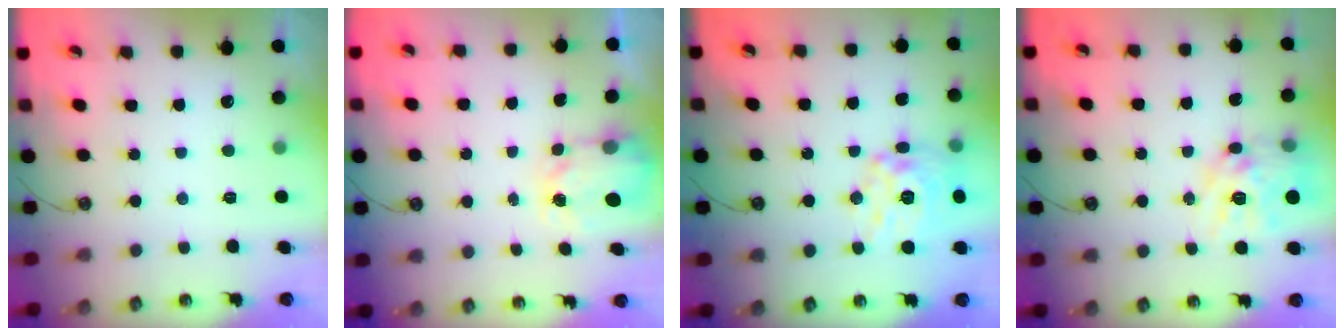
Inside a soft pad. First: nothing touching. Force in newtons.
{"total": 3.6, "press": 3.5, "slide": 0.6}
{"total": 13.8, "press": 13.7, "slide": 1.2}
{"total": 14.4, "press": 14.3, "slide": 1.2}